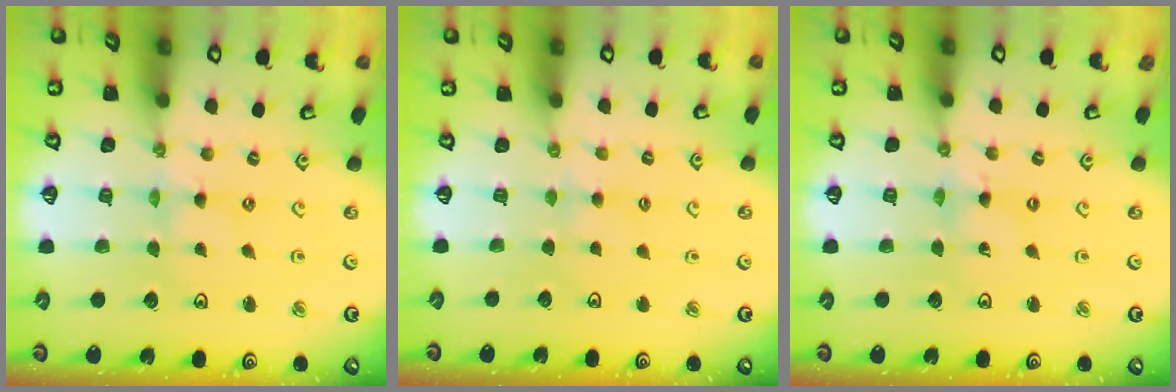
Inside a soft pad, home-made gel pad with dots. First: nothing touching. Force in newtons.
{"total": 2.8, "press": 2.7, "slide": 0.5}
{"total": 0.9, "press": 0.9, "slide": 0.2}